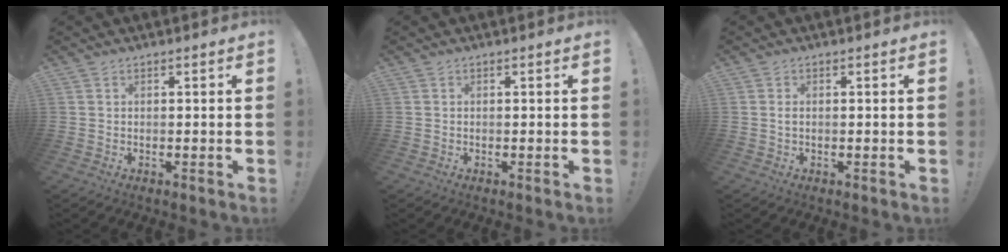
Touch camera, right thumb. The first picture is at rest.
{"total": 0.0}
{"total": 0.8, "force": [-0.1, 0.3, 0.8], "torque": [-0.018, 0.003, -0.001]}